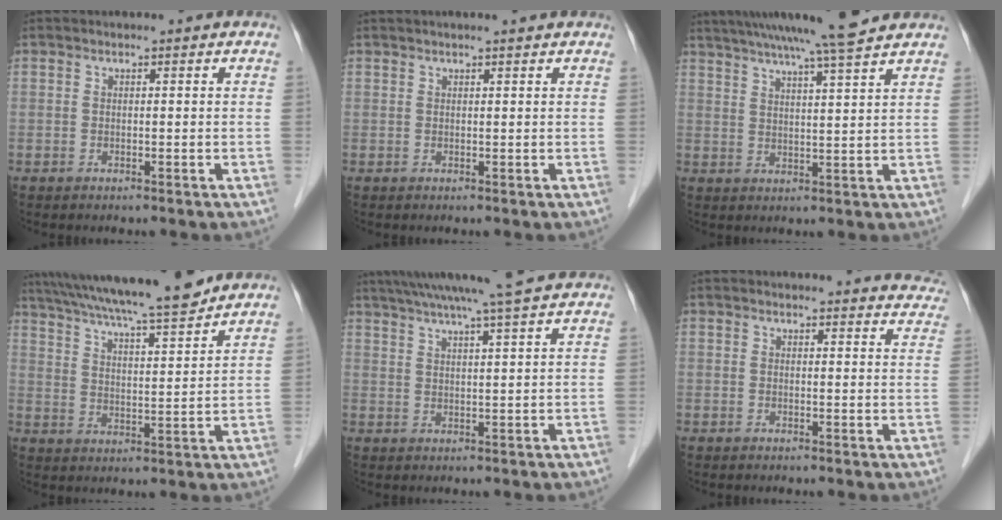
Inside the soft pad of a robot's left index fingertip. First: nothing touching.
{"total": 2.6, "force": [2.2, -0.1, 1.3], "torque": [-0.013, 0.019, 0.030]}
{"total": 12.3, "force": [10.4, -0.9, 6.5], "torque": [-0.112, 0.014, 0.146]}
{"total": 17.6, "force": [15.4, 0.6, 8.5], "torque": [-0.147, 0.013, 0.238]}
{"total": 11.9, "force": [9.9, -1.1, 6.4], "torque": [-0.107, 0.018, 0.137]}
{"total": 12.2, "force": [11.9, 2.4, 1.6], "torque": [0.017, -0.035, 0.098]}